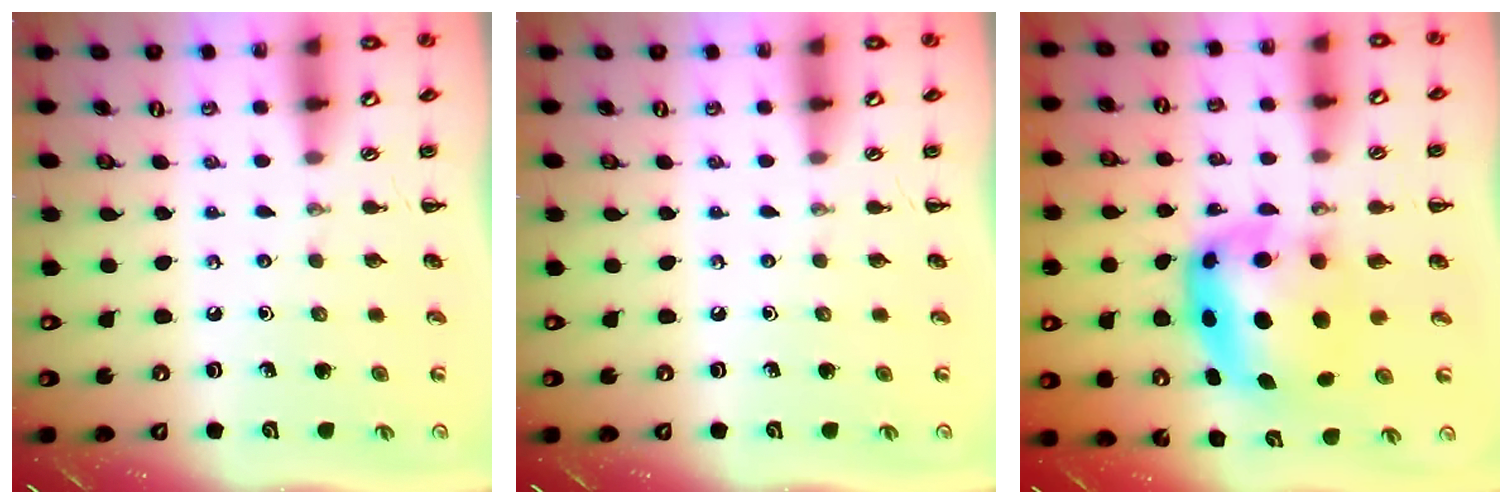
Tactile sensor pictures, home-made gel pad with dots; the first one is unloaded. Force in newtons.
{"total": 0.0}
{"total": 7.7, "press": 7.4, "slide": 2.2}